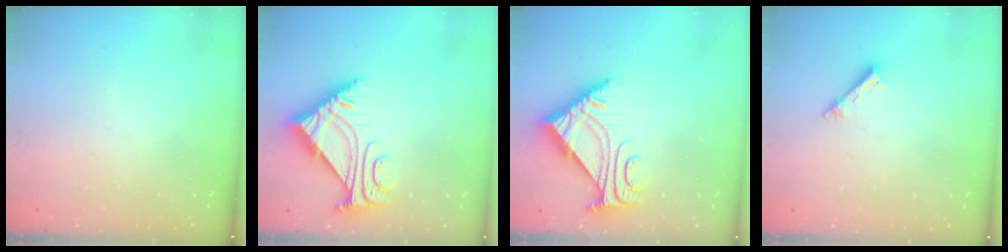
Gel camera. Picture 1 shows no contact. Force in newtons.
{"total": 7.2, "press": 7.1, "slide": 0.9}
{"total": 7.2, "press": 7.1, "slide": 0.9}
{"total": 2.5, "press": 2.5, "slide": 0.1}